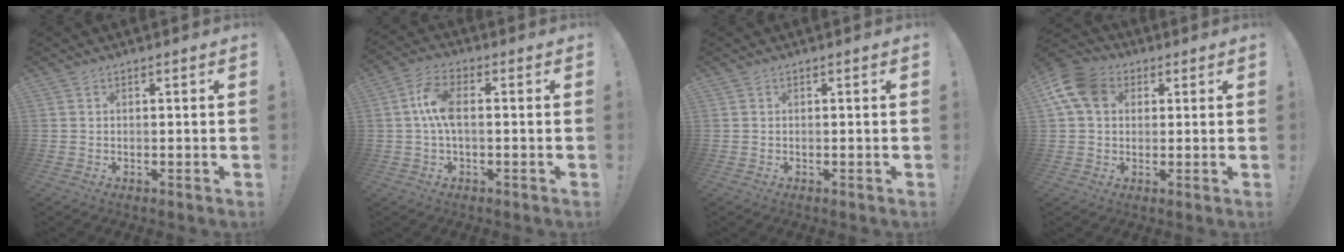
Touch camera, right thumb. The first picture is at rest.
{"total": 8.4, "force": [0.4, 3.8, 7.4], "torque": [-0.158, 0.007, 0.010]}
{"total": 0.0}
{"total": 11.5, "force": [3.5, 8.5, 6.9], "torque": [-0.129, 0.000, 0.071]}